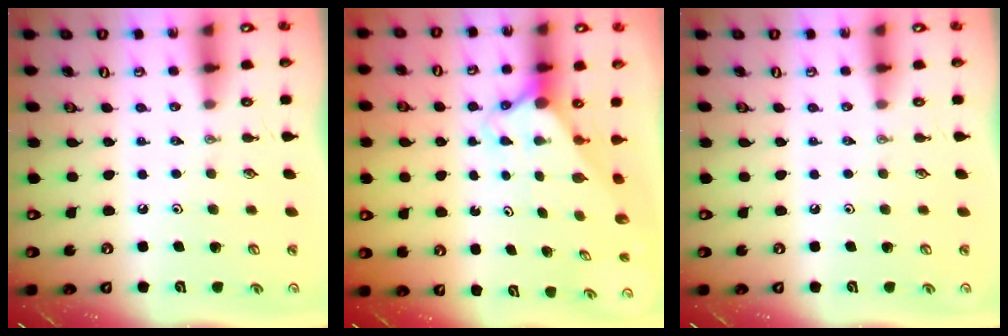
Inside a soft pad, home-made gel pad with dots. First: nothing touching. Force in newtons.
{"total": 2.7, "press": 2.7, "slide": 0.2}
{"total": 0.0}